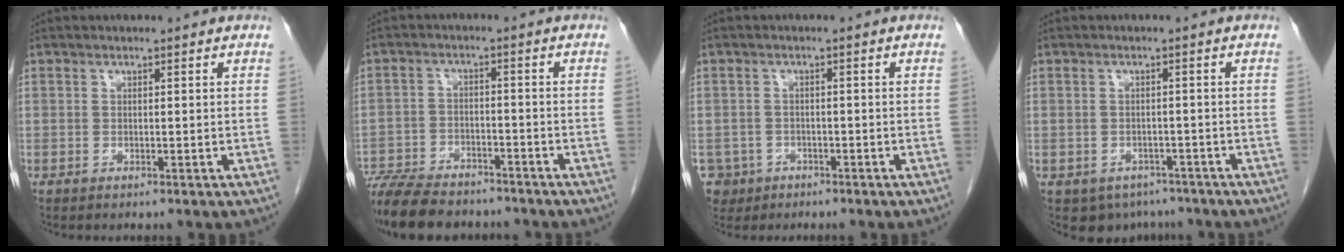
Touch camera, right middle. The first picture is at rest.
{"total": 13.8, "force": [-11.7, 4.3, 5.9], "torque": [-0.119, -0.010, -0.184]}
{"total": 4.5, "force": [-2.4, 3.8, 0.1], "torque": [-0.005, 0.007, -0.037]}
{"total": 5.2, "force": [-3.8, 3.5, 0.7], "torque": [0.000, 0.007, -0.048]}